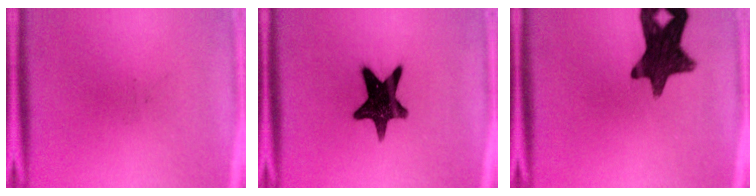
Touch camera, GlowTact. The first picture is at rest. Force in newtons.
{"total": 14.9}
{"total": 14.3}